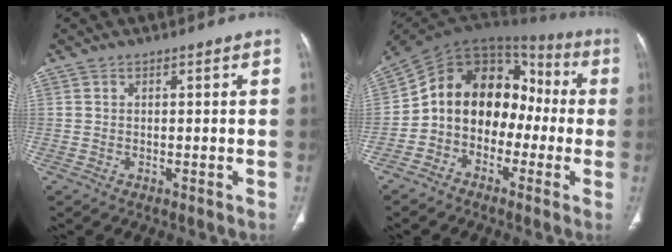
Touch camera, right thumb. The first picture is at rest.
{"total": 15.7, "force": [-2.6, 12.1, 9.7], "torque": [-0.109, 0.080, -0.059]}